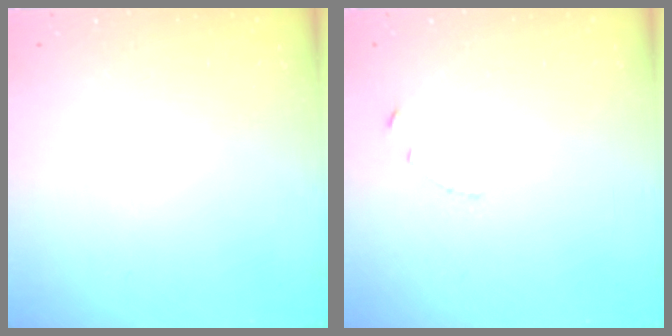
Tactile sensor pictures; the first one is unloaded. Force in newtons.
{"total": 1.0, "press": 1.0, "slide": 0.2}